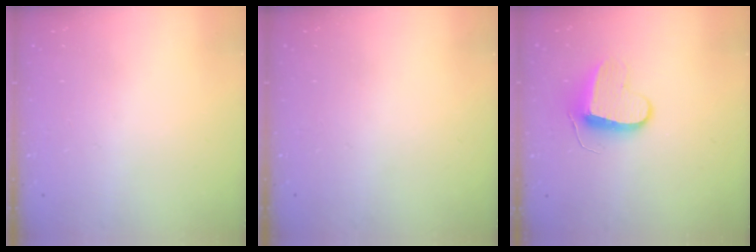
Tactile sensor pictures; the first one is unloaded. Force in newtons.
{"total": 0.0}
{"total": 9.2, "press": 9.2, "slide": 0.4}